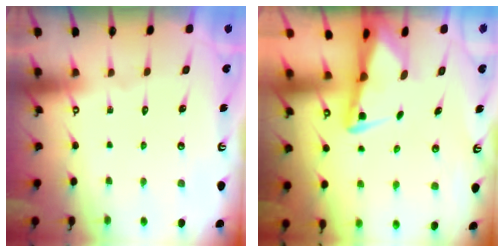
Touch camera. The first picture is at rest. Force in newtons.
{"total": 2.8, "press": 2.7, "slide": 0.6}